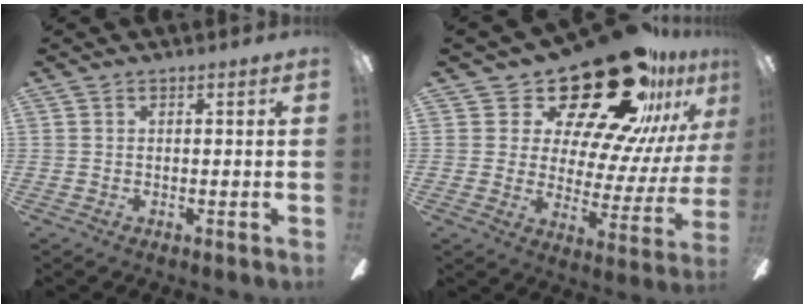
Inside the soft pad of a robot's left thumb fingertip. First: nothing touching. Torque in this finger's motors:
{"motor_torque": [0.32, 1.29, 1.48, -1.28, 0.03]}